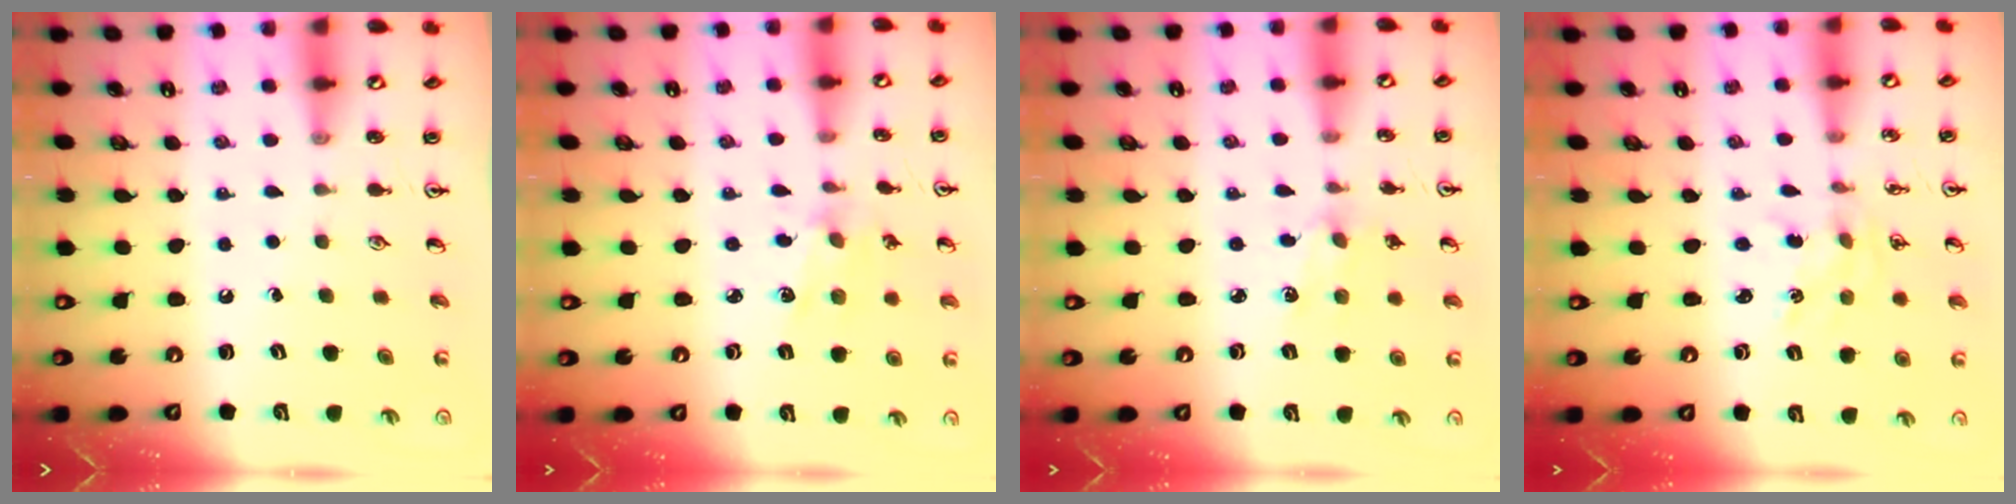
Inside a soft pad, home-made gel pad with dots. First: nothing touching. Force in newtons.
{"total": 2.1, "press": 2.1, "slide": 0.4}
{"total": 4.5, "press": 4.5, "slide": 0.5}
{"total": 1.2, "press": 1.2, "slide": 0.3}